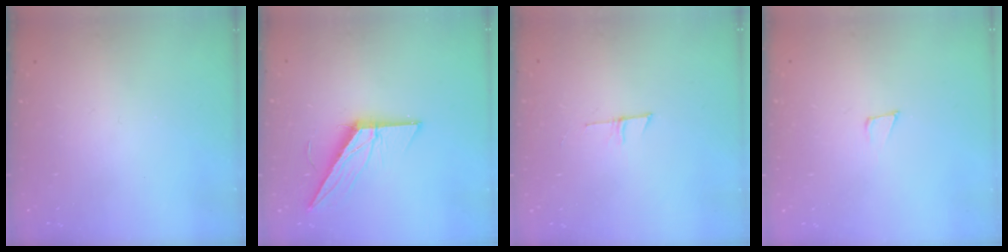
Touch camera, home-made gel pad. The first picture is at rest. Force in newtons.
{"total": 12.7, "press": 12.7, "slide": 0.6}
{"total": 4.7, "press": 4.7, "slide": 0.3}
{"total": 4.3, "press": 4.2, "slide": 1.0}